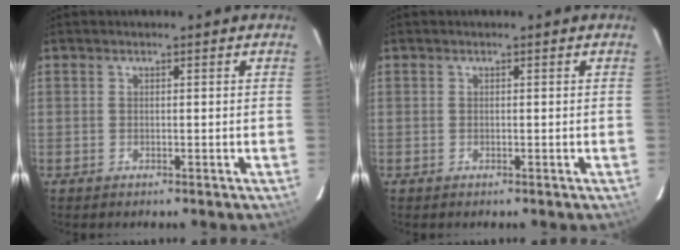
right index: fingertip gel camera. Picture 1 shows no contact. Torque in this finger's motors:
{"motor_torque": [0.00, 0.00, 0.00, 0.00]}